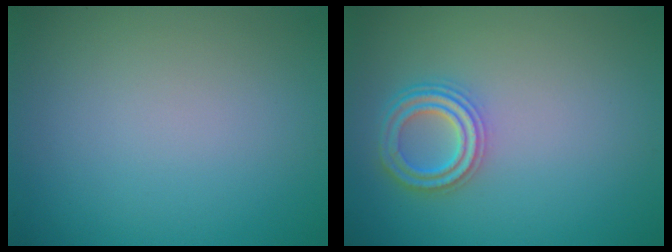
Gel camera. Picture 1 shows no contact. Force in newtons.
{"total": 3.7, "press": 3.4, "slide": 1.5}